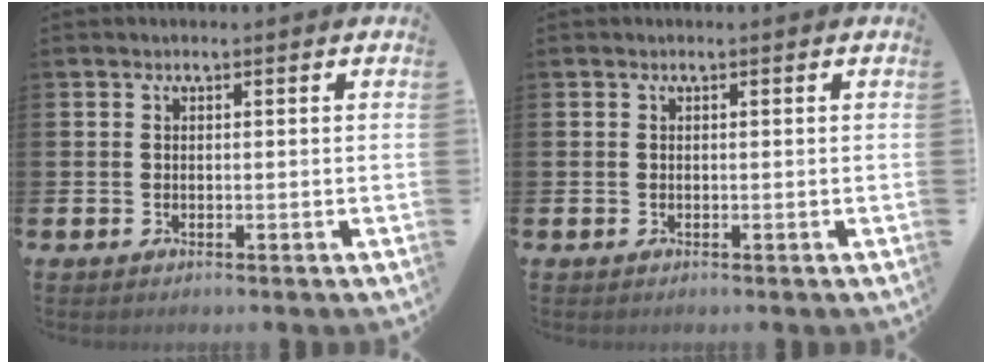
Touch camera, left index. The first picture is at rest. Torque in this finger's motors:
{"motor_torque": [-0.11, 0.00, 0.00, 0.00]}